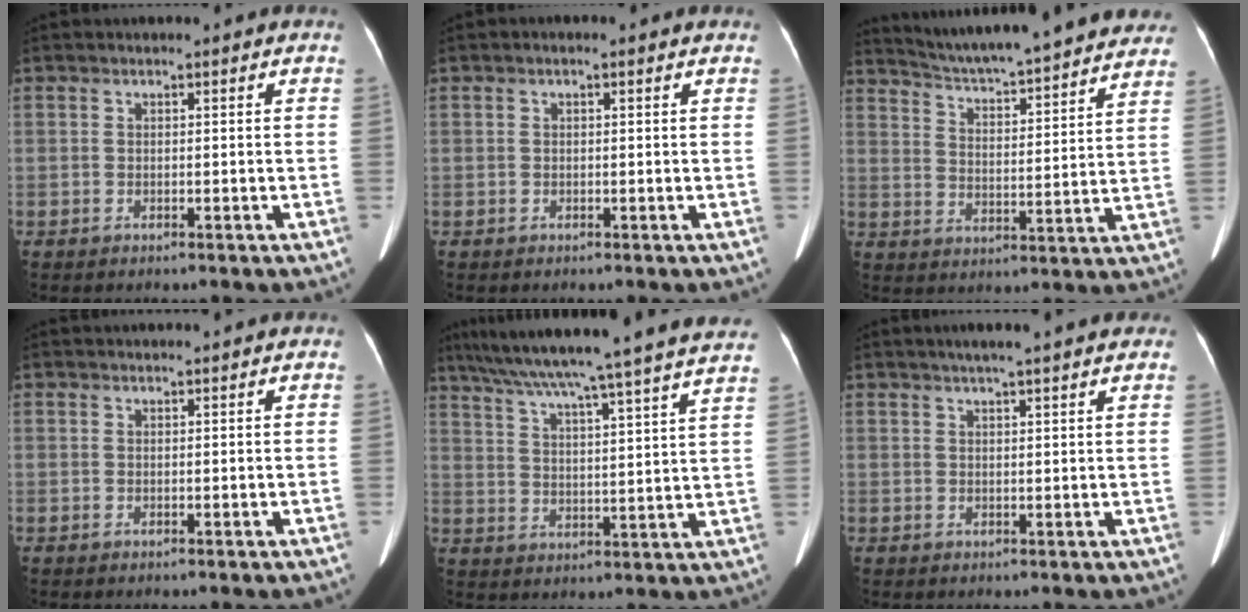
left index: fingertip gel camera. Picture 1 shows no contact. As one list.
[{"total": 0.8, "force": [0.3, 0.2, 0.6], "torque": [-0.015, 0.006, 0.001]}, {"total": 25.4, "force": [23.1, 2.8, 10.2], "torque": [-0.156, -0.019, 0.303]}, {"total": 3.7, "force": [3.6, 0.2, 1.0], "torque": [-0.009, 0.030, 0.045]}, {"total": 29.4, "force": [26.1, -1.2, 13.5], "torque": [-0.226, -0.026, 0.344]}, {"total": 9.0, "force": [7.4, 0.4, 5.1], "torque": [-0.069, 0.028, 0.087]}]